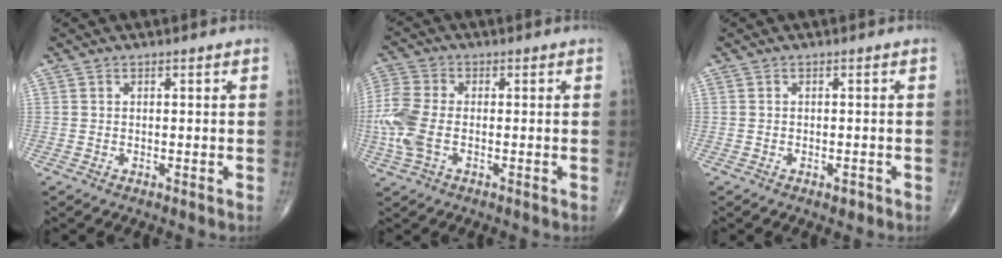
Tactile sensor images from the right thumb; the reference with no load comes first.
{"total": 9.1, "force": [-1.7, 5.3, 7.3], "torque": [-0.196, 0.010, -0.039]}
{"total": 1.0, "force": [-0.6, 0.5, 0.6], "torque": [-0.008, 0.000, -0.008]}